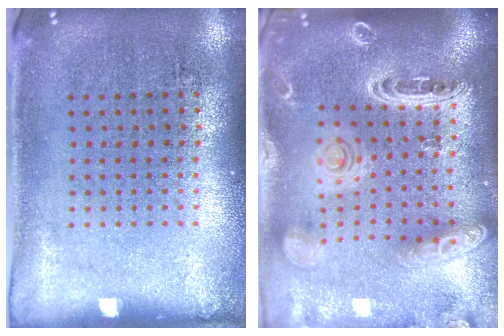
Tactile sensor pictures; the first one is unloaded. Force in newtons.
{"total": 2.6, "press": 2.3, "slide": 1.1}